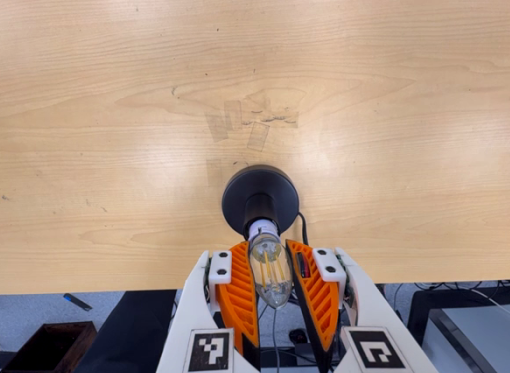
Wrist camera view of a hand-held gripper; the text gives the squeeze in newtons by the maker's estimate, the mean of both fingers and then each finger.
{"total": 14.3, "left": 14.5, "right": 14.0}